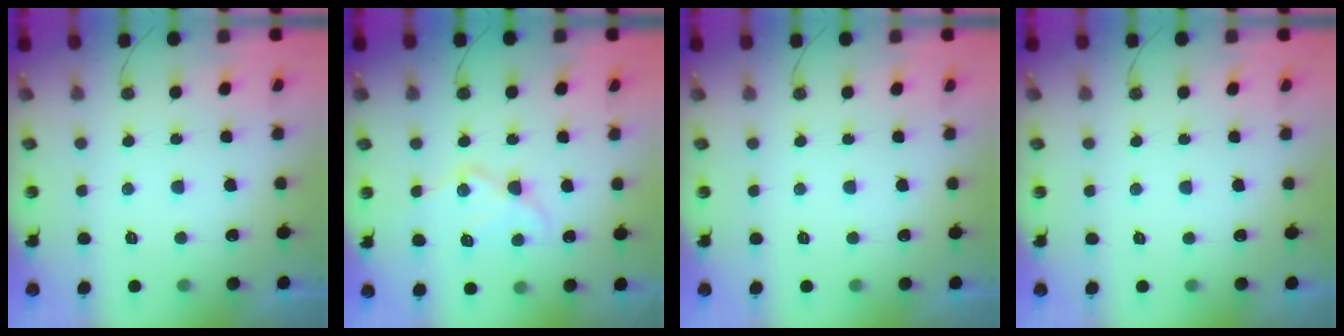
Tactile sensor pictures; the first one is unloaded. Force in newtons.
{"total": 15.6, "press": 15.5, "slide": 1.3}
{"total": 0.0}
{"total": 2.6, "press": 2.6, "slide": 0.5}